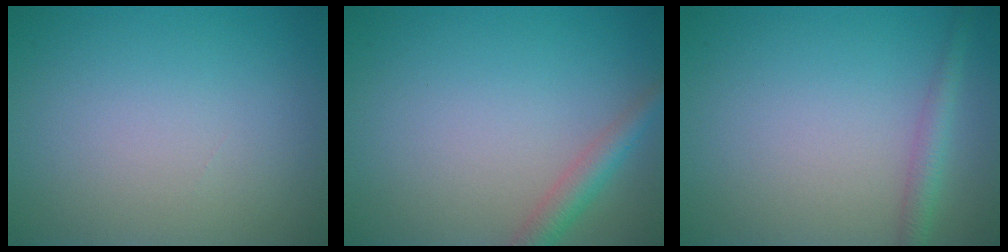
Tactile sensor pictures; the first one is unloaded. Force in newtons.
{"total": 2.3, "press": 2.3, "slide": 0.1}
{"total": 2.0, "press": 2.0, "slide": 0.1}